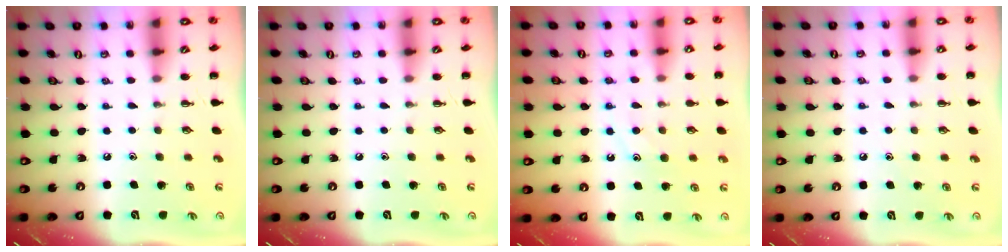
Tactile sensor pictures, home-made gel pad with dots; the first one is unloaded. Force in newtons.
{"total": 0.0}
{"total": 10.7, "press": 10.7, "slide": 1.0}
{"total": 5.6, "press": 5.3, "slide": 1.9}